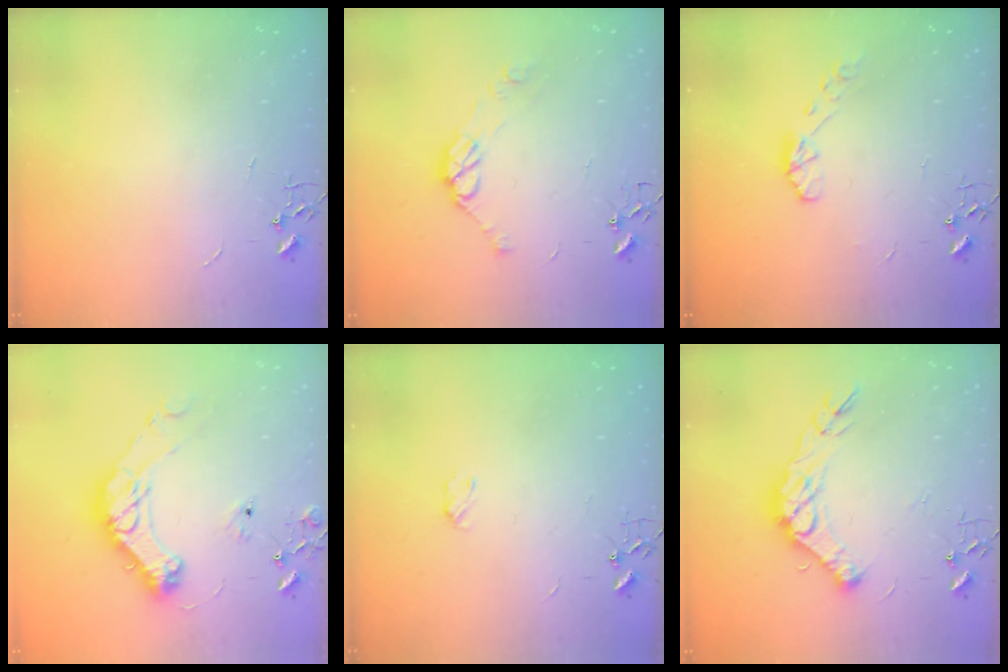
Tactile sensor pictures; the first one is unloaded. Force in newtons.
{"total": 9.0, "press": 9.0, "slide": 0.7}
{"total": 5.8, "press": 5.8, "slide": 0.1}
{"total": 17.4, "press": 17.2, "slide": 2.4}
{"total": 3.1, "press": 3.1, "slide": 0.5}
{"total": 15.0, "press": 14.9, "slide": 1.7}